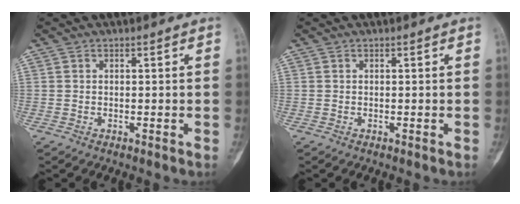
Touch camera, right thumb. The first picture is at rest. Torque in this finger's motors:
{"motor_torque": [0.02, -0.02, 0.04, 0.04, 0.02]}